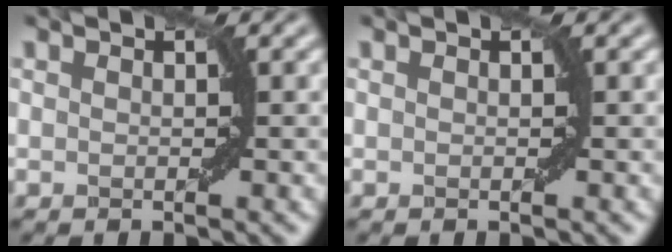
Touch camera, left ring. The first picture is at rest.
{"total": 0.0}